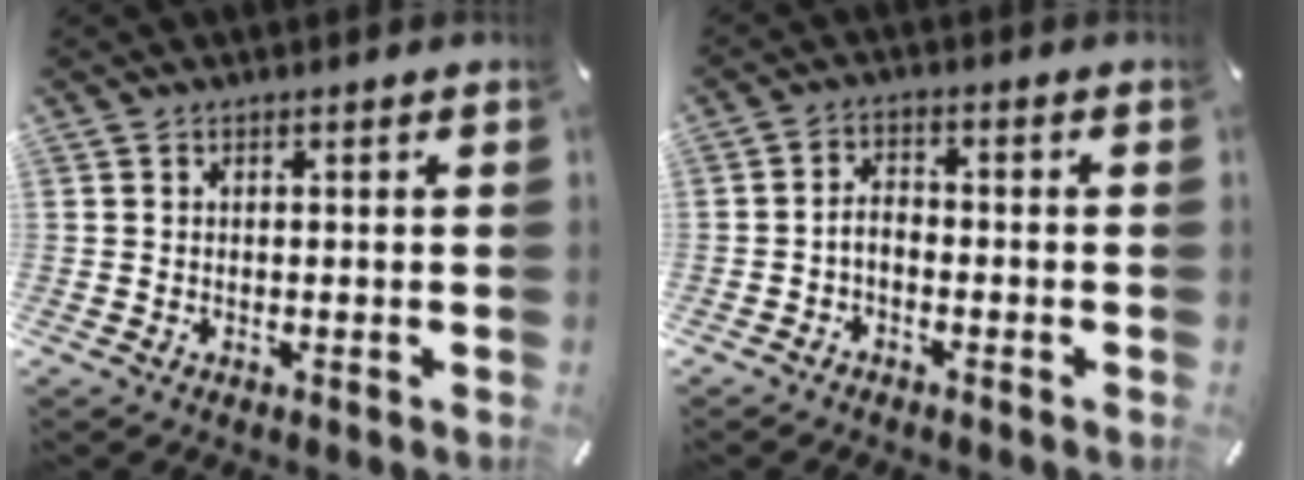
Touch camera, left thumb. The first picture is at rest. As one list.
[{"total": 3.1, "force": [-1.7, 1.7, 1.9], "torque": [-0.043, 0.010, -0.036]}]